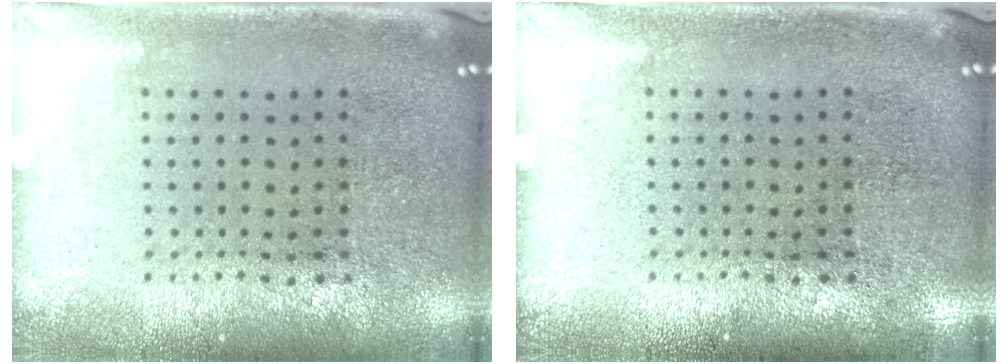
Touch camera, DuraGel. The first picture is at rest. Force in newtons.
{"total": 0.0}